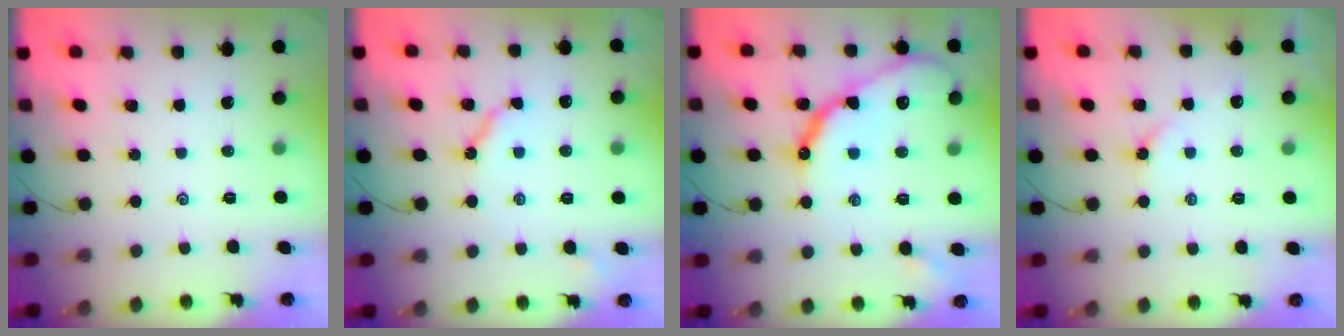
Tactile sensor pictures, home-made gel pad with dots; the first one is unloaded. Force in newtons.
{"total": 6.3, "press": 6.3, "slide": 0.6}
{"total": 16.0, "press": 15.9, "slide": 0.8}
{"total": 3.8, "press": 3.7, "slide": 0.5}